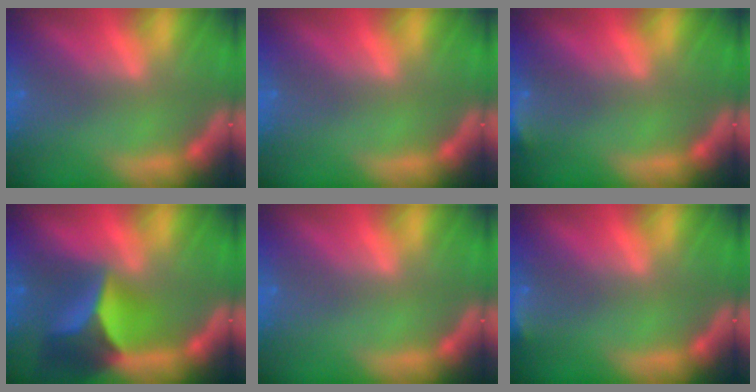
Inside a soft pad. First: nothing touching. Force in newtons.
{"total": 0.0}
{"total": 2.4}
{"total": 8.9}
{"total": 0.0}
{"total": 1.9}